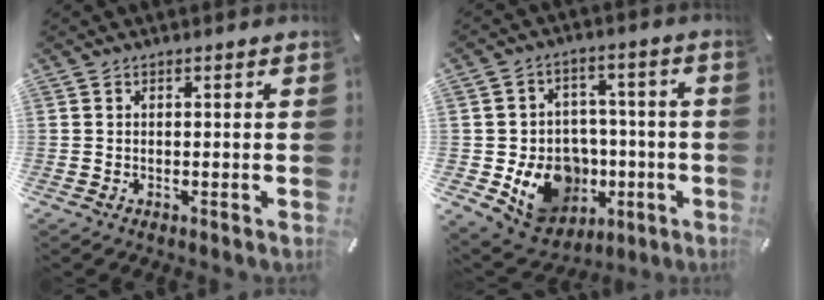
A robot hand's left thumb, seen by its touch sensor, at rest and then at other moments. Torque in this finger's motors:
{"motor_torque": [0.12, 1.48, 0.14, 0.10, 0.10]}